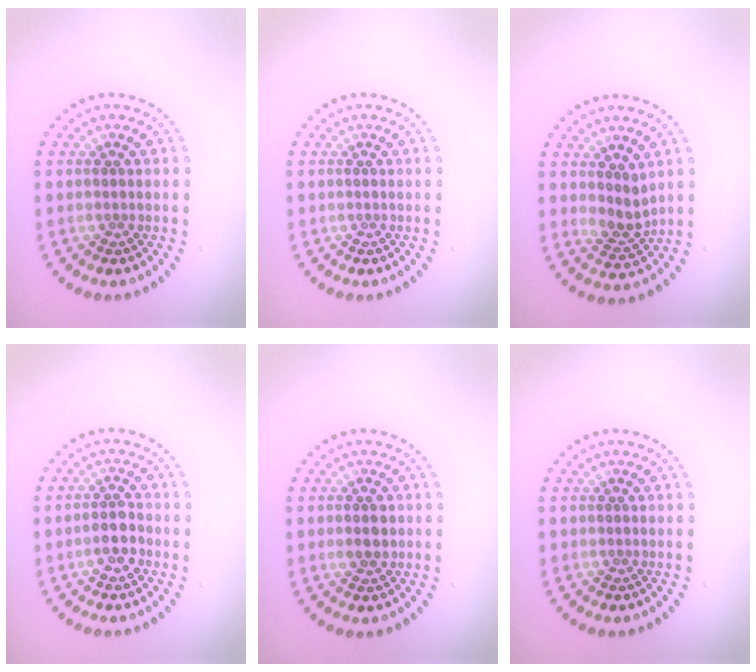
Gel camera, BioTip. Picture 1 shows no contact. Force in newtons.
{"total": 0.0}
{"total": 2.5, "press": 2.0, "slide": 1.5}
{"total": 2.1, "press": 2.0, "slide": 0.7}
{"total": 1.6, "press": 1.6, "slide": 0.1}
{"total": 0.0}